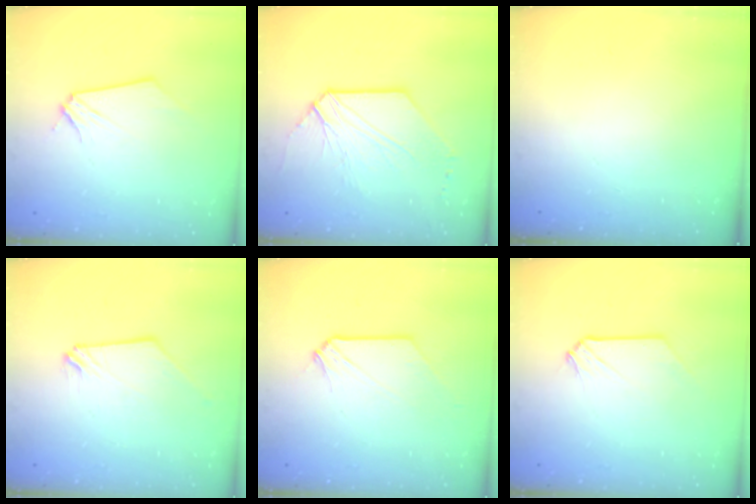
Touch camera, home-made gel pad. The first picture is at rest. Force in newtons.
{"total": 6.6, "press": 6.5, "slide": 0.8}
{"total": 0.0}
{"total": 0.5, "press": 0.5, "slide": 0.2}
{"total": 1.0, "press": 1.0, "slide": 0.1}
{"total": 0.0}